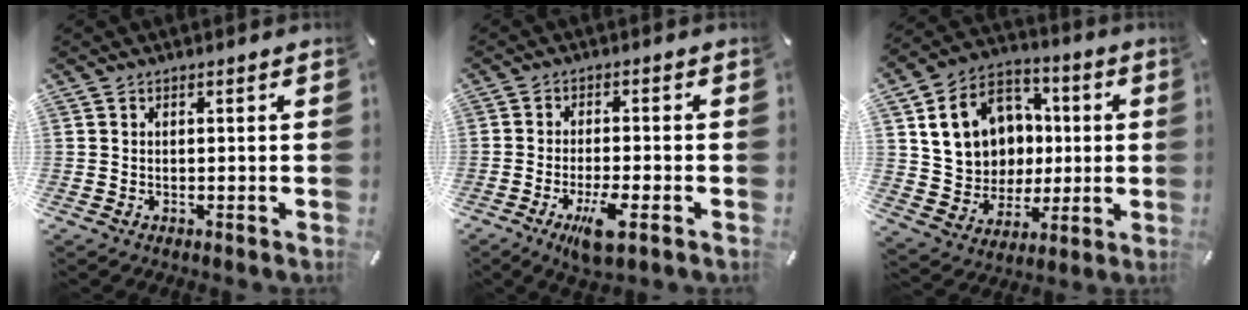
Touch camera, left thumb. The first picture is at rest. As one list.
[{"total": 7.1, "force": [-3.5, 1.6, 6.0], "torque": [-0.116, -0.002, -0.059]}, {"total": 16.6, "force": [2.4, 14.8, 7.1], "torque": [-0.124, 0.005, 0.058]}]